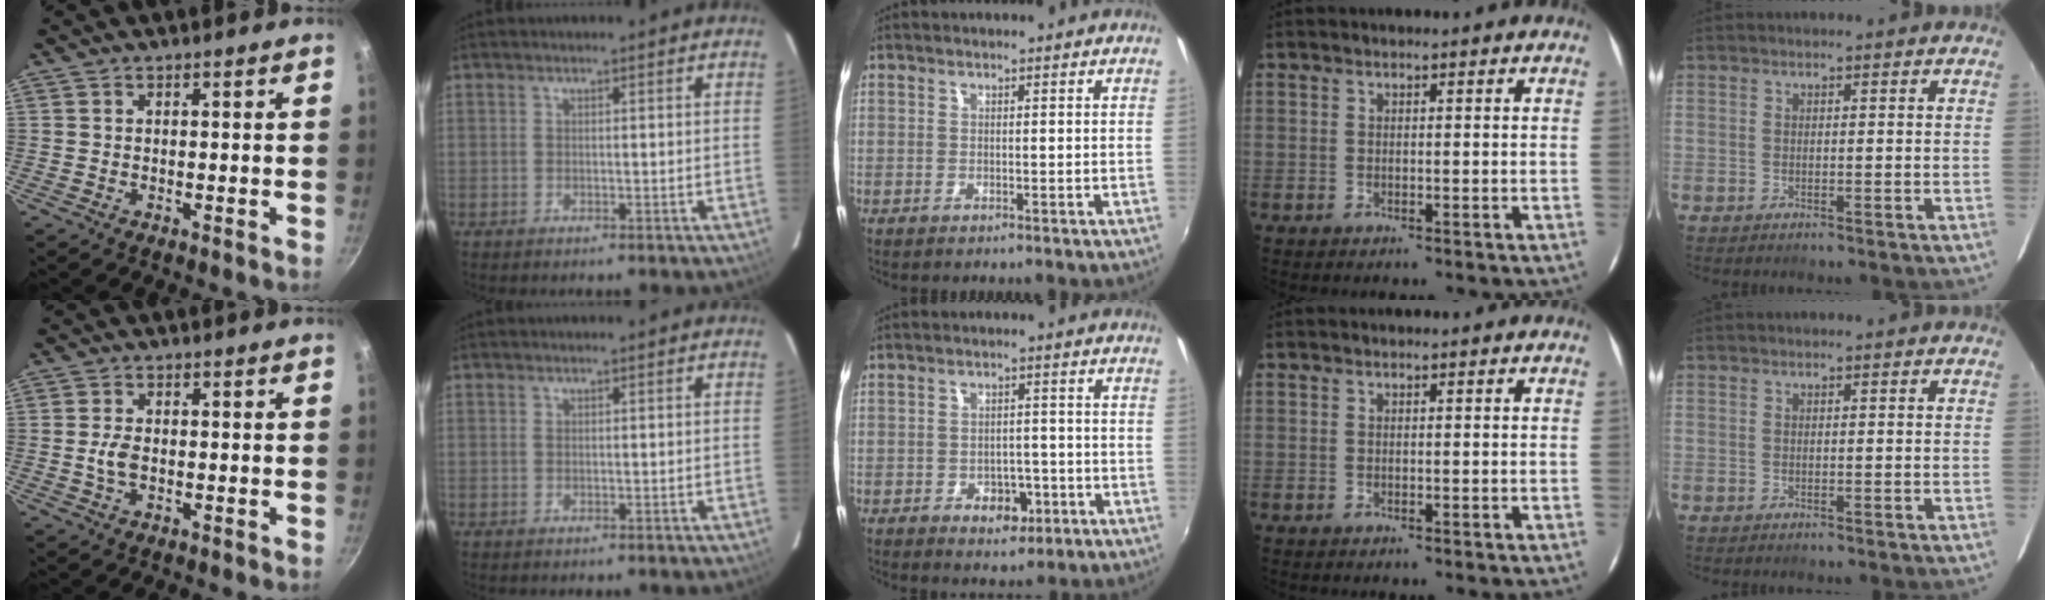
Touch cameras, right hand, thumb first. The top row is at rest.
{"thumb": {"total": 3.2, "force": [-0.5, 1.9, 2.5], "torque": [-0.051, 0.007, -0.012]}, "middle": {"total": 5.4, "force": [-2.6, 3.9, 2.6], "torque": [-0.050, 0.000, -0.026]}}